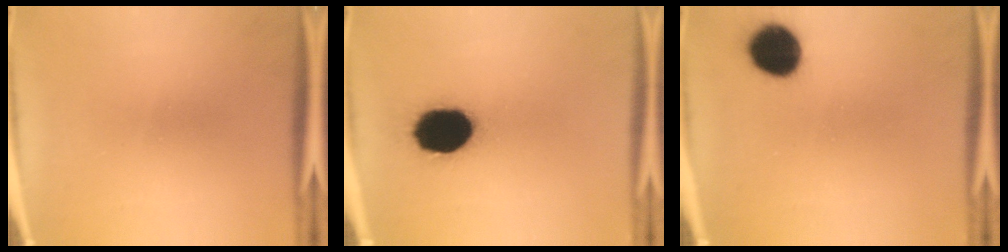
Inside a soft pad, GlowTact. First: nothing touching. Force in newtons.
{"total": 19.2}
{"total": 9.1}